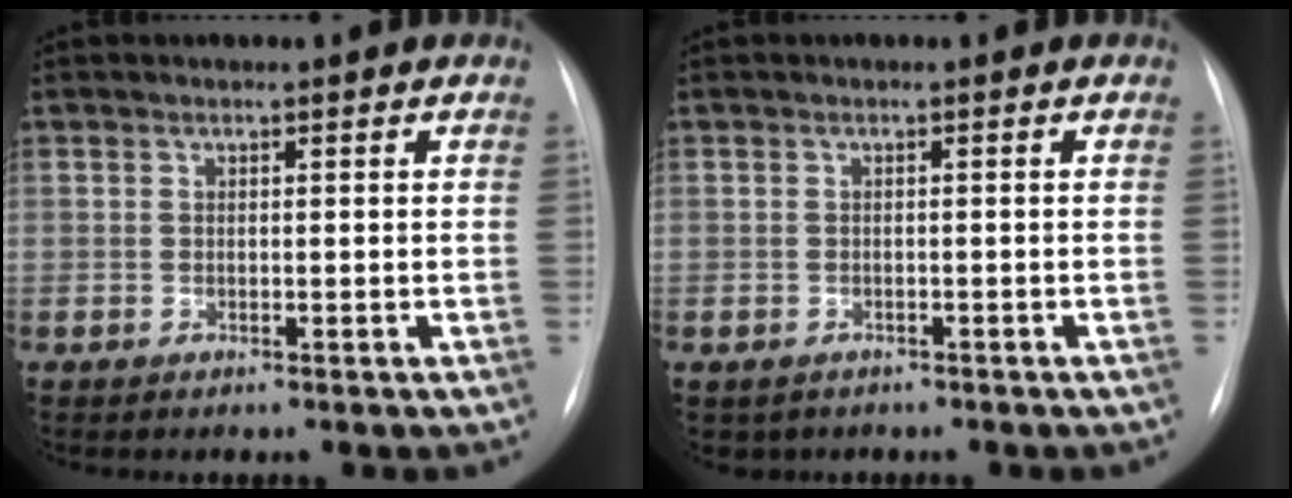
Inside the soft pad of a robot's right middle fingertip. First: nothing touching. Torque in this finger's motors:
{"motor_torque": [0.16, -0.38, 0.01, 0.02]}